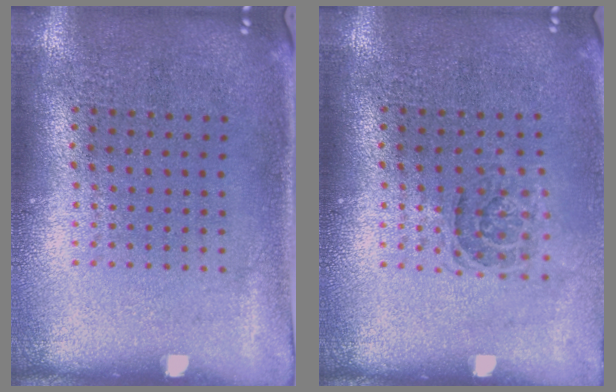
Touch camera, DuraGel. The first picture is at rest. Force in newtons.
{"total": 1.1, "press": 1.0, "slide": 0.4}